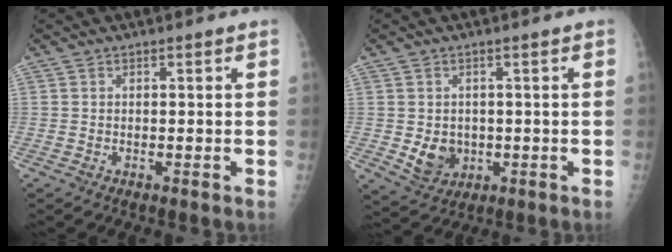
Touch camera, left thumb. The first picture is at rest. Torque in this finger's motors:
{"motor_torque": [0.68, 0.59, 0.55, -0.03, 0.04]}